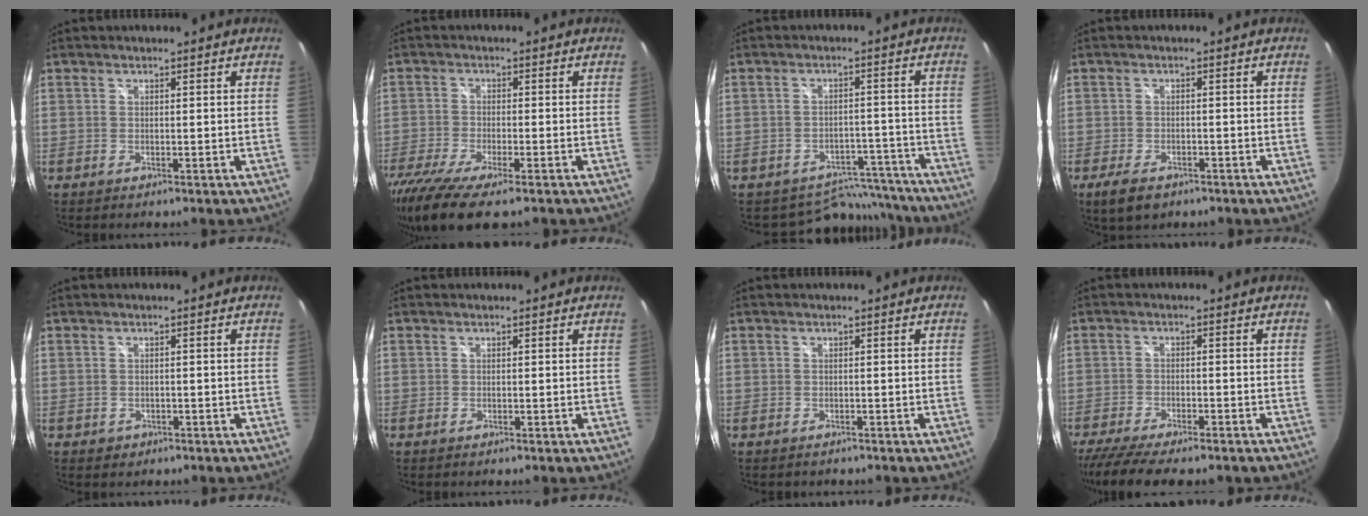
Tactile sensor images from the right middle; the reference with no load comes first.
{"total": 13.3, "force": [-9.6, 2.9, 8.7], "torque": [-0.194, -0.058, -0.170]}
{"total": 9.0, "force": [-8.2, 3.5, -0.6], "torque": [0.019, 0.036, -0.107]}
{"total": 5.5, "force": [-3.6, 2.8, 3.1], "torque": [-0.077, -0.016, -0.061]}
{"total": 1.8, "force": [-0.7, 1.5, 0.6], "torque": [-0.013, -0.003, -0.008]}
{"total": 0.0}
{"total": 0.9, "force": [-0.7, 0.6, 0.0], "torque": [-0.004, 0.001, -0.011]}
{"total": 12.2, "force": [-10.1, 2.5, 6.4], "torque": [-0.142, -0.039, -0.161]}